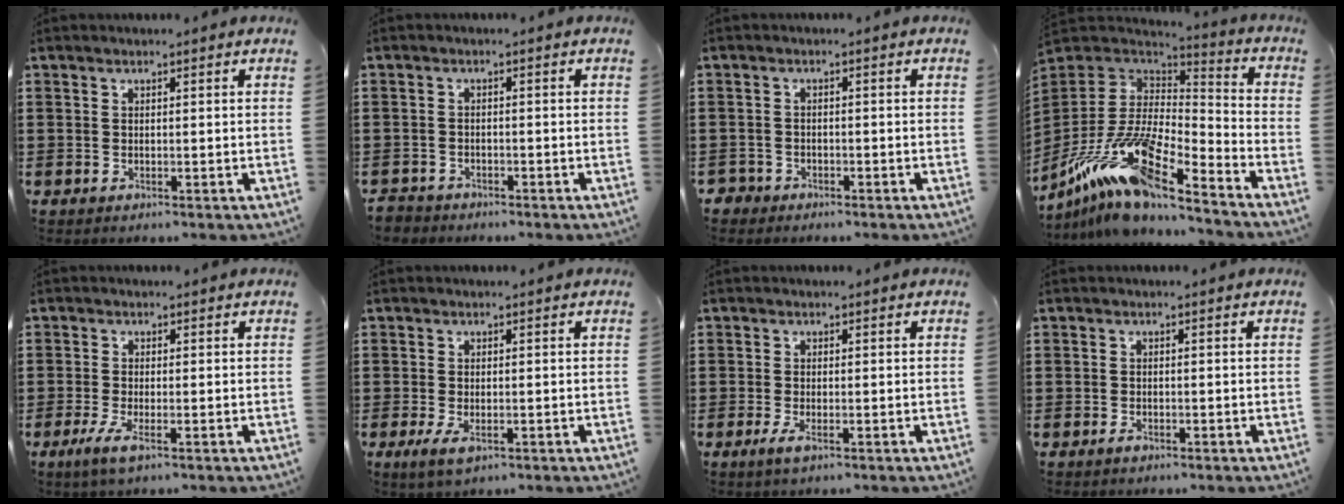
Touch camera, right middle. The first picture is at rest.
{"total": 2.0, "force": [-1.9, 0.6, -0.2], "torque": [-0.002, 0.002, -0.044]}
{"total": 1.8, "force": [-1.5, 0.9, 0.1], "torque": [-0.014, -0.005, -0.036]}
{"total": 16.0, "force": [-11.4, 4.2, 10.4], "torque": [-0.229, 0.011, -0.219]}
{"total": 2.8, "force": [-1.4, 0.9, 2.3], "torque": [-0.060, -0.004, -0.032]}
{"total": 2.2, "force": [-0.7, 1.3, 1.7], "torque": [-0.046, -0.005, -0.016]}
{"total": 1.5, "force": [-0.7, 0.6, 1.2], "torque": [-0.029, -0.002, -0.017]}
{"total": 1.0, "force": [-0.7, 0.7, 0.2], "torque": [-0.004, 0.001, -0.015]}